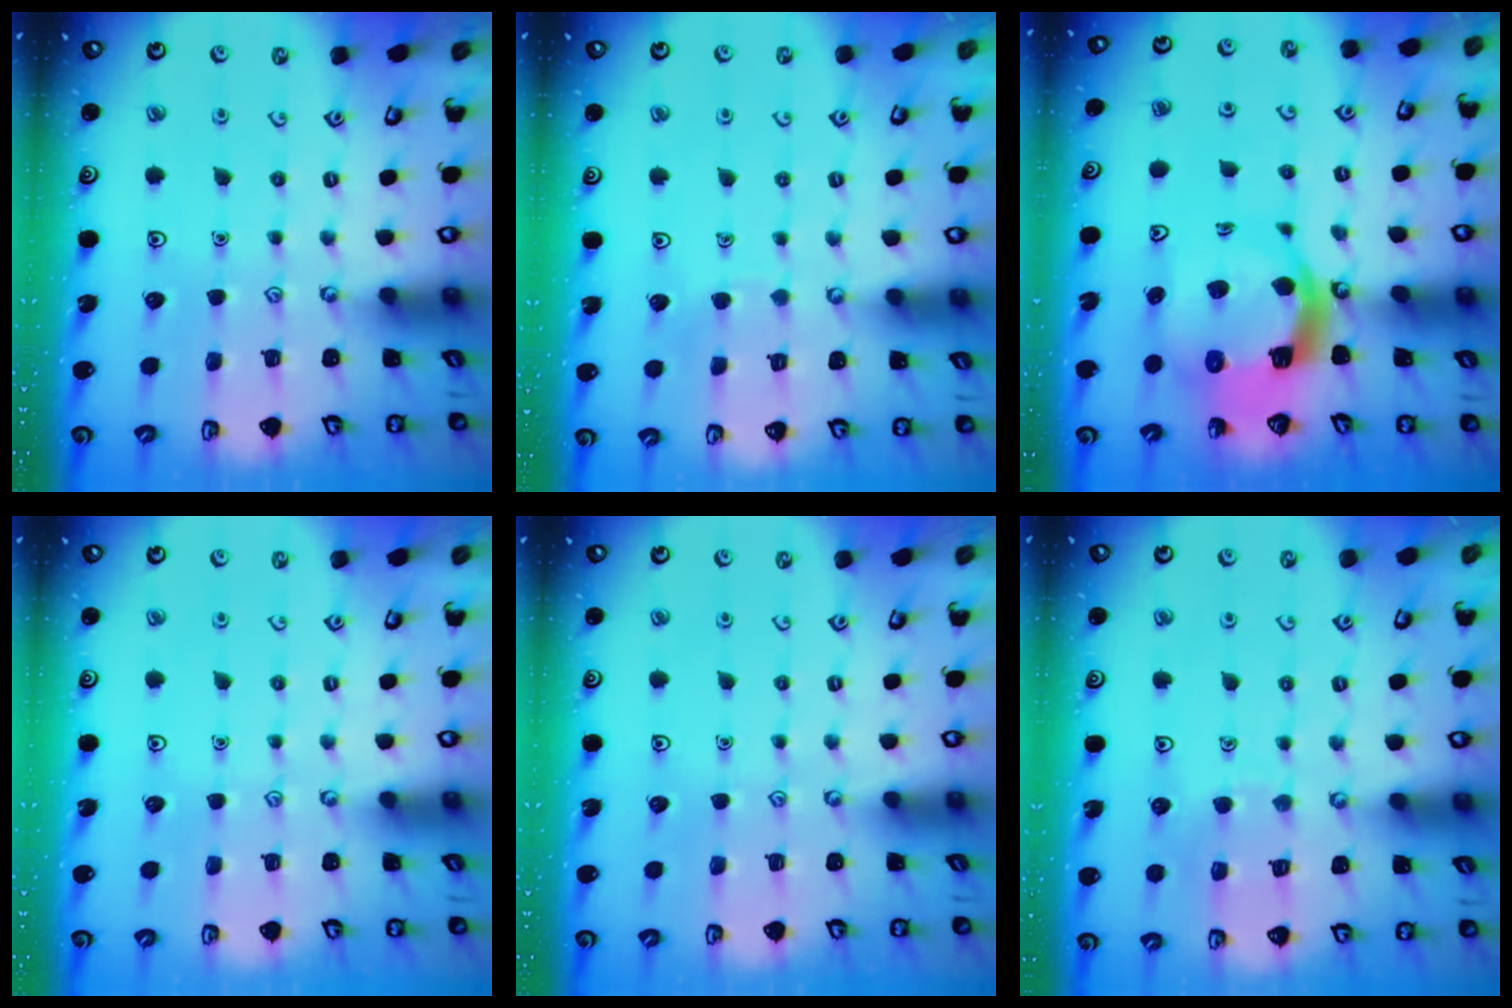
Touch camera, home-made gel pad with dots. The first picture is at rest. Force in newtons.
{"total": 2.3, "press": 2.3, "slide": 0.1}
{"total": 12.6, "press": 12.5, "slide": 1.5}
{"total": 0.0}
{"total": 0.0}
{"total": 7.0, "press": 7.0, "slide": 0.5}